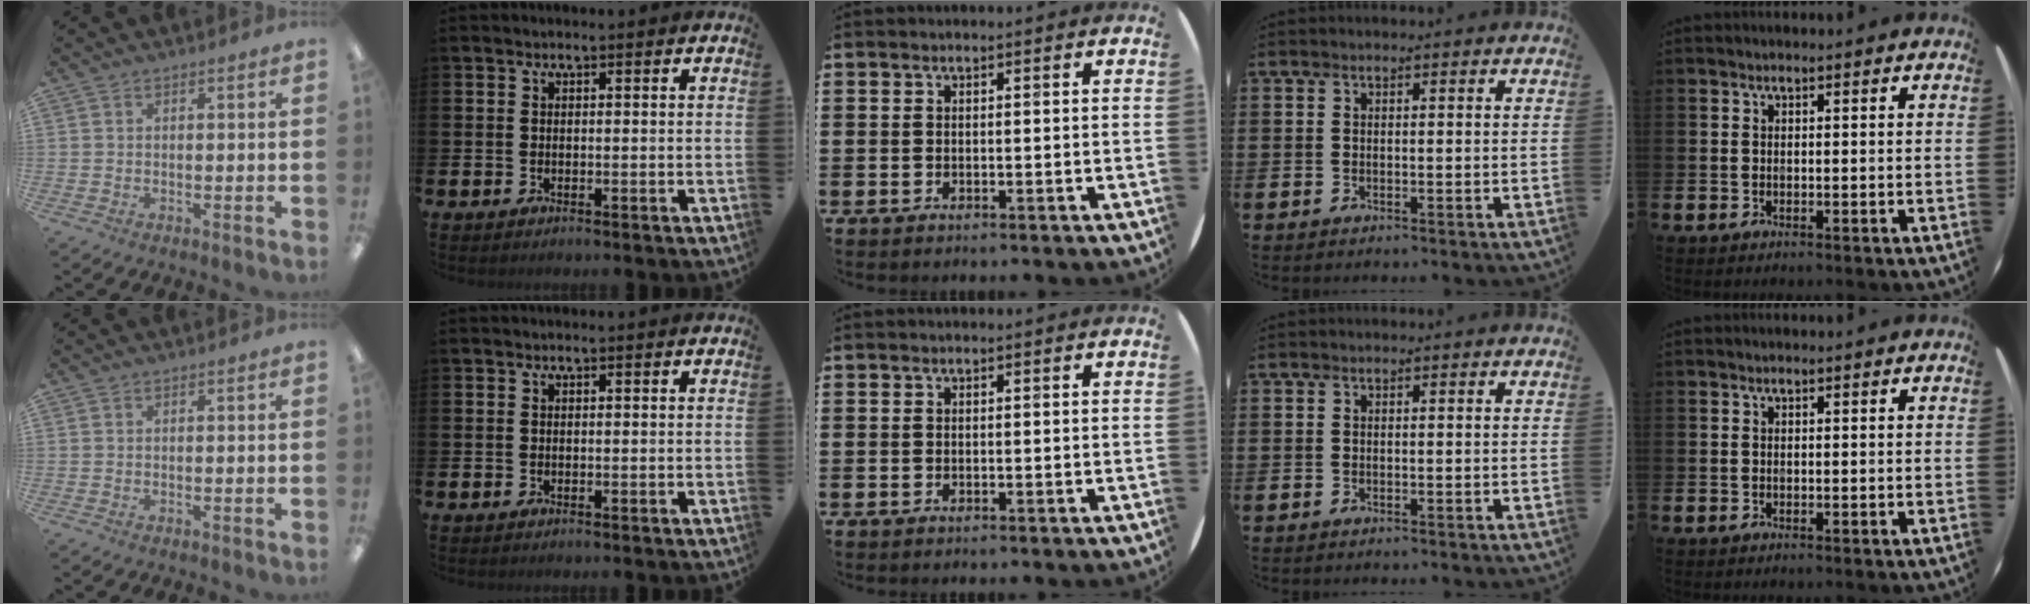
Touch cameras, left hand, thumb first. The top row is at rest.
{}